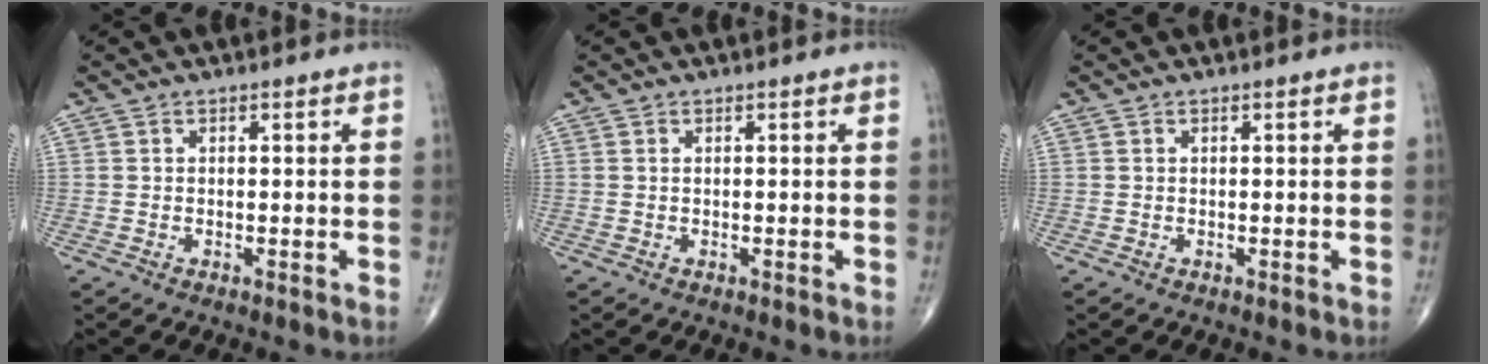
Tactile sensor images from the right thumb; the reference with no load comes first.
{"total": 0.0}
{"total": 0.0}